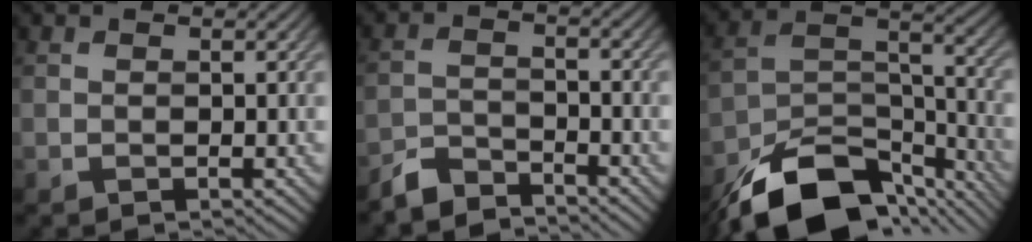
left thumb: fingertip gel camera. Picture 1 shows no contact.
{"total": 4.3, "force": [-4.1, 0.9, 1.0], "torque": [-0.021, -0.002, -0.087]}
{"total": 16.2, "force": [-11.8, 7.2, 8.4], "torque": [-0.179, -0.025, -0.188]}